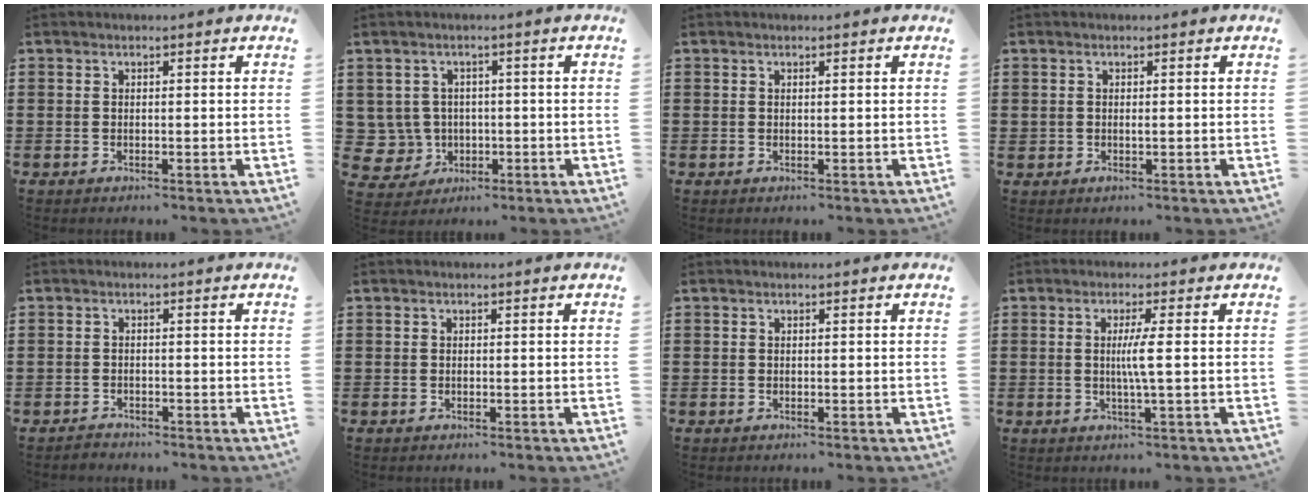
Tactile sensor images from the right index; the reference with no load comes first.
{"total": 4.2, "force": [-0.1, 4.1, 0.7], "torque": [-0.049, 0.003, -0.004]}
{"total": 0.0}
{"total": 0.6, "force": [0.0, 0.4, 0.4], "torque": [-0.011, -0.001, 0.000]}
{"total": 1.2, "force": [-1.1, 0.5, -0.1], "torque": [-0.001, 0.004, -0.026]}
{"total": 0.0}
{"total": 0.0}
{"total": 3.5, "force": [0.1, -0.4, 3.5], "torque": [-0.065, -0.008, -0.002]}